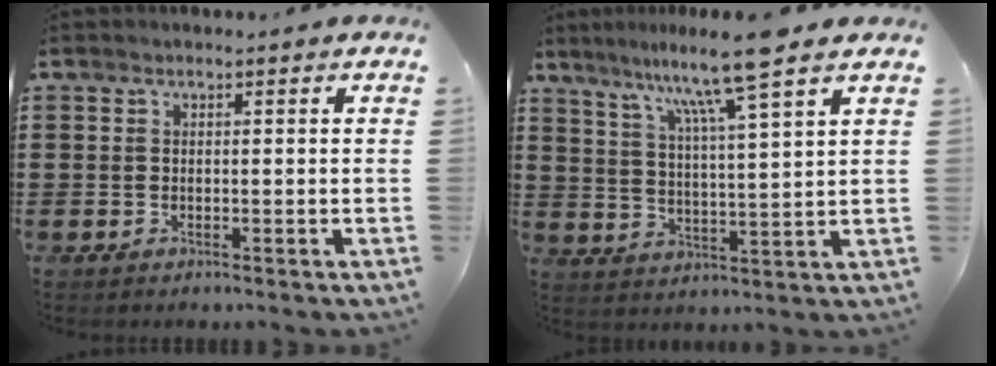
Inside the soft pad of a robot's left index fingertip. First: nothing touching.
{"total": 9.9, "force": [7.8, -0.7, 6.0], "torque": [-0.122, -0.037, 0.128]}